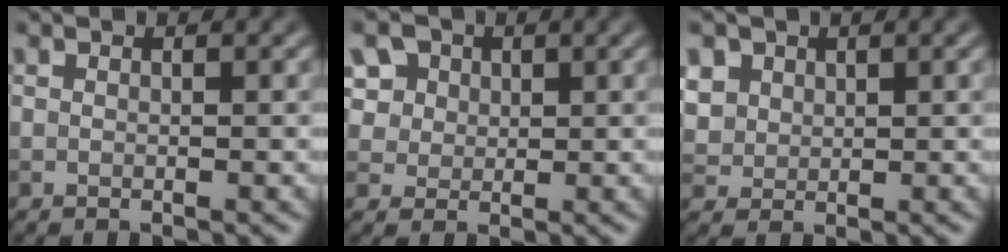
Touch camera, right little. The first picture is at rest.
{"total": 9.1, "force": [4.8, 6.6, 4.1], "torque": [-0.088, 0.023, 0.064]}
{"total": 4.3, "force": [2.0, 3.4, 1.7], "torque": [-0.068, 0.010, 0.049]}